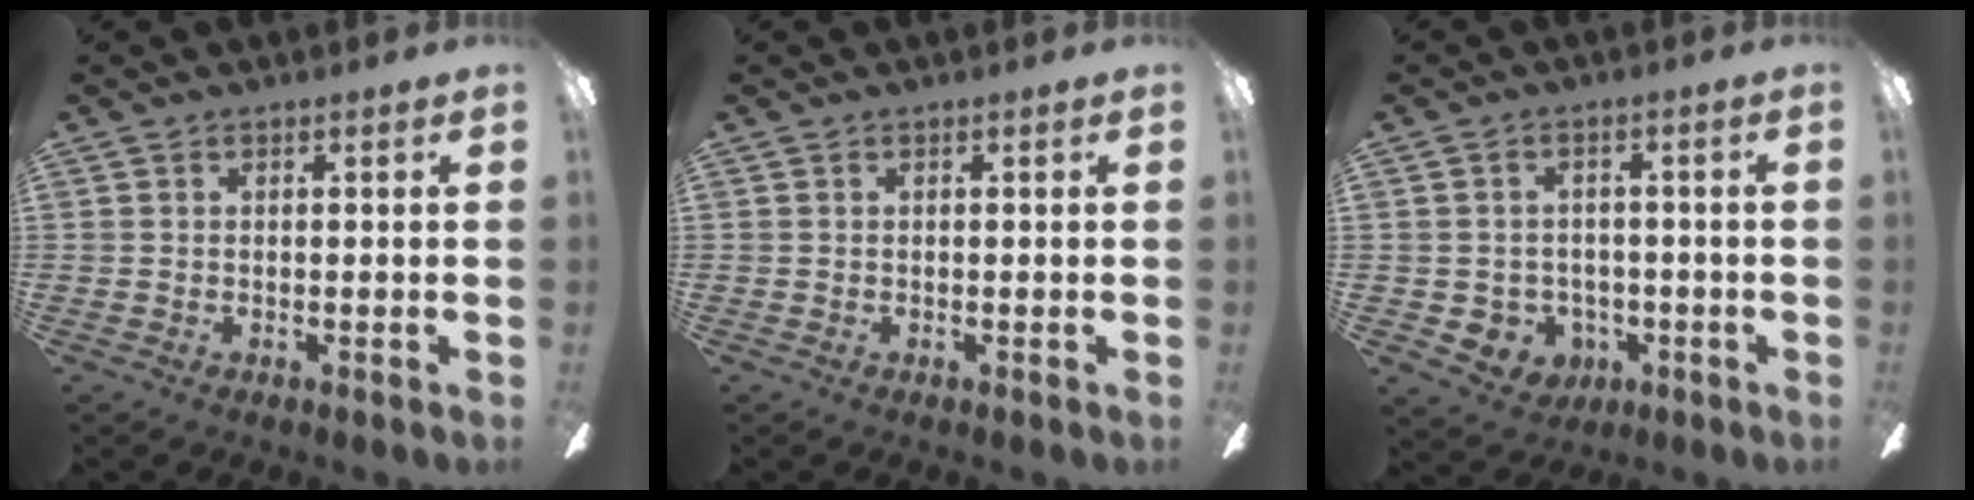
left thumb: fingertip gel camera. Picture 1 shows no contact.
{"total": 0.0}
{"total": 4.9, "force": [-0.4, 4.8, 1.0], "torque": [-0.028, 0.001, -0.005]}